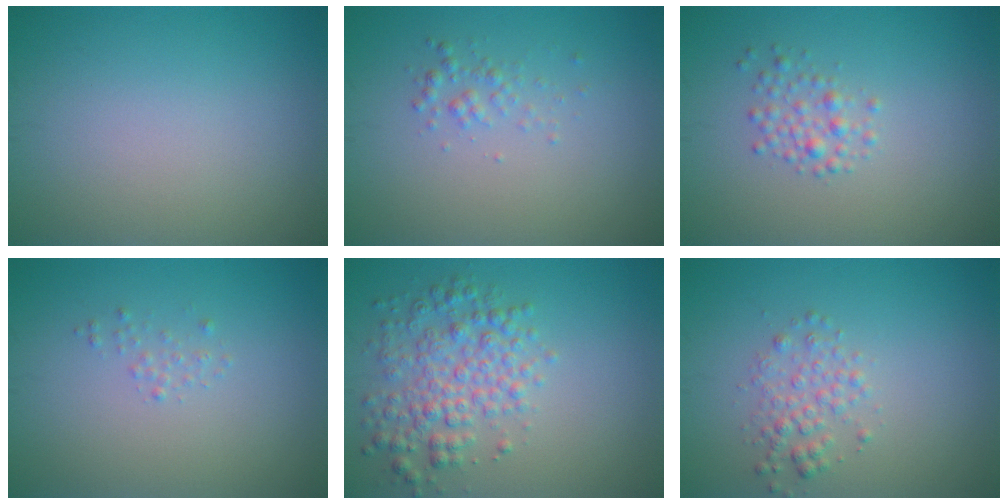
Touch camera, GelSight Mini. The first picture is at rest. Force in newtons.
{"total": 1.2, "press": 1.2, "slide": 0.1}
{"total": 1.8, "press": 1.8, "slide": 0.0}
{"total": 0.7, "press": 0.7, "slide": 0.1}
{"total": 4.4, "press": 4.4, "slide": 0.1}
{"total": 2.1, "press": 2.1, "slide": 0.1}